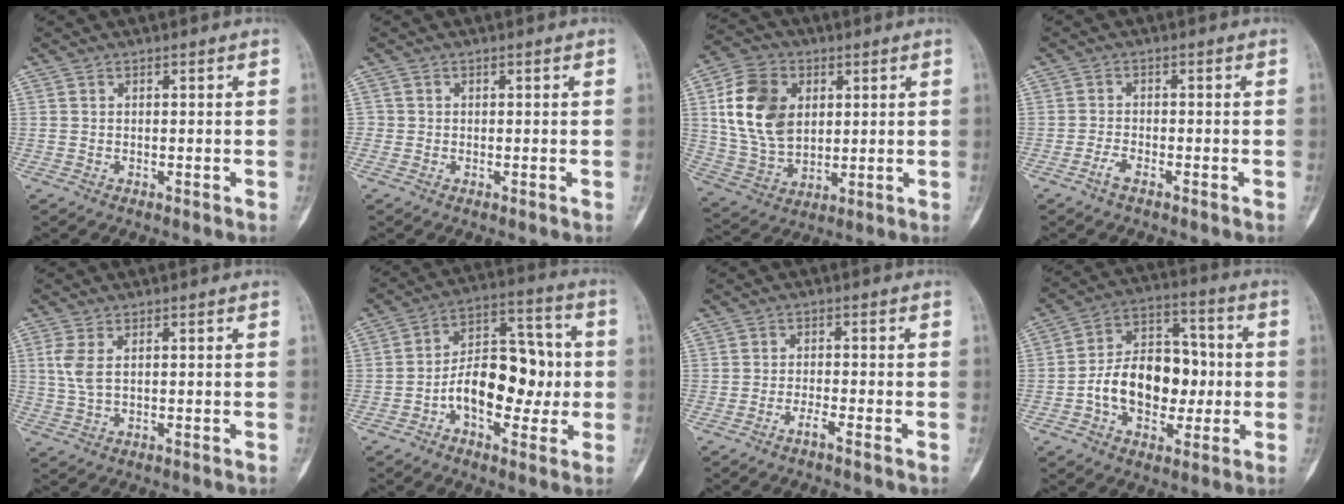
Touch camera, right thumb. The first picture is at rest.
{"total": 0.6, "force": [-0.1, 0.6, 0.1], "torque": [0.004, 0.004, -0.004]}
{"total": 15.6, "force": [3.7, 11.1, 10.4], "torque": [-0.176, -0.004, 0.074]}
{"total": 2.2, "force": [-1.5, 0.5, 1.4], "torque": [-0.036, 0.008, -0.033]}
{"total": 3.7, "force": [0.8, 1.4, 3.3], "torque": [-0.089, 0.003, 0.024]}
{"total": 15.3, "force": [-2.4, 9.1, 12.0], "torque": [-0.157, 0.046, -0.042]}
{"total": 2.1, "force": [-1.6, -0.2, 1.4], "torque": [-0.034, 0.005, -0.034]}
{"total": 15.9, "force": [-2.1, 10.7, 11.5], "torque": [-0.149, 0.039, -0.035]}